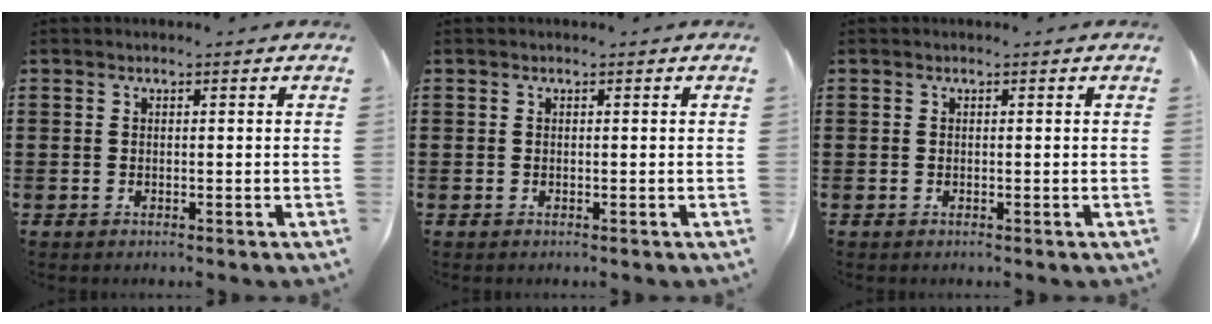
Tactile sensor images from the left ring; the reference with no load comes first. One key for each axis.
{"total": 0.0}
{"total": 0.0}